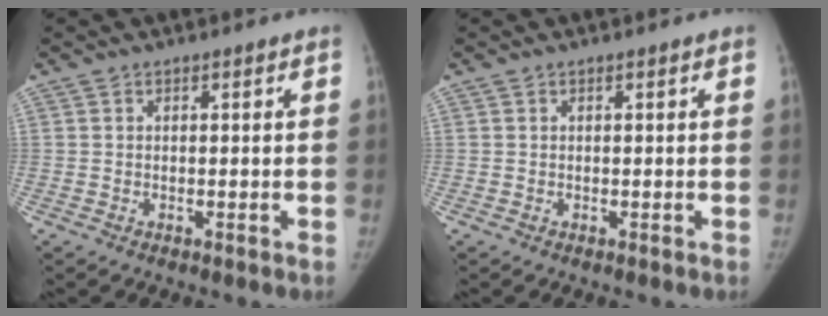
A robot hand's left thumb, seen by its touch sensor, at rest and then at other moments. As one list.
[{"total": 0.0}]